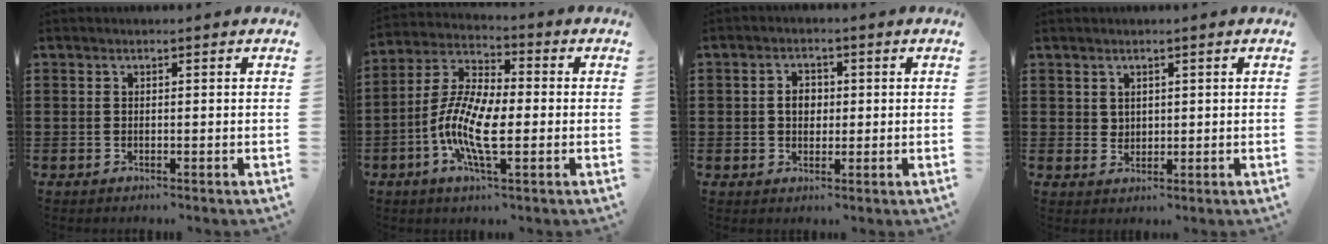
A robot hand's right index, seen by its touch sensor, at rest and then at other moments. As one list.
[{"total": 10.5, "force": [-2.9, 3.8, 9.3], "torque": [-0.219, -0.013, -0.062]}, {"total": 2.9, "force": [0.1, 2.2, 1.9], "torque": [-0.043, 0.009, -0.001]}, {"total": 1.9, "force": [1.4, 1.4, 0.2], "torque": [-0.009, 0.006, 0.027]}]